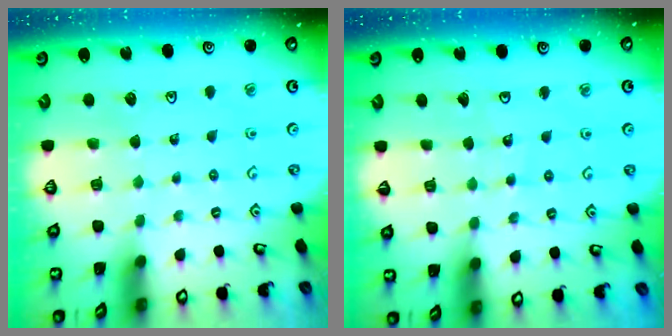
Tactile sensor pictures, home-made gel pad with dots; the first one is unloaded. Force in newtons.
{"total": 4.1, "press": 4.0, "slide": 0.7}